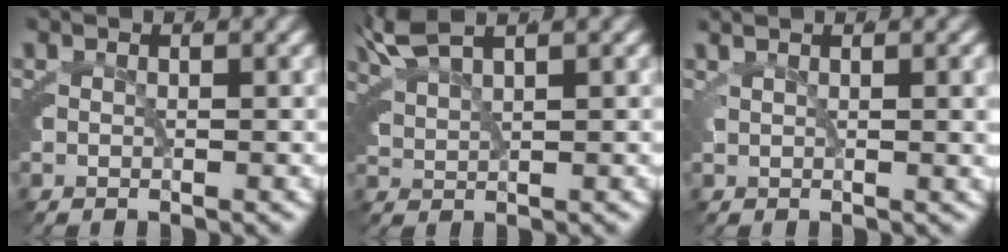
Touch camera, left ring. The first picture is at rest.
{"total": 4.0, "force": [3.1, 1.3, 2.1], "torque": [-0.060, 0.001, 0.059]}
{"total": 2.3, "force": [1.6, 0.4, 1.5], "torque": [-0.011, 0.006, 0.023]}